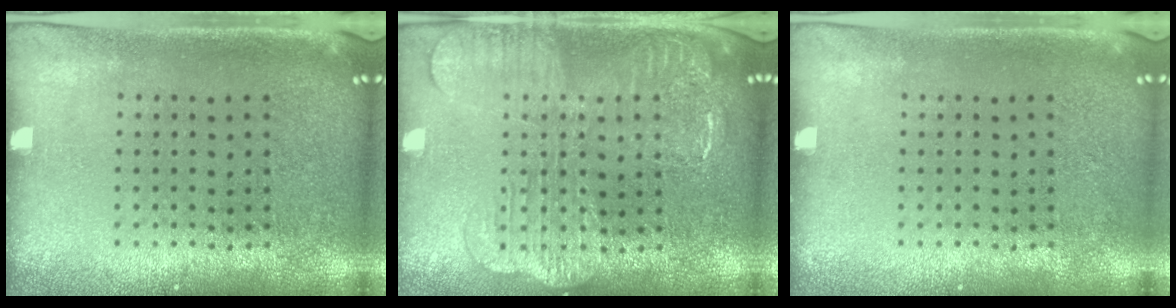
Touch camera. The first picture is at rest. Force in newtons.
{"total": 2.2, "press": 2.1, "slide": 0.5}
{"total": 0.0}